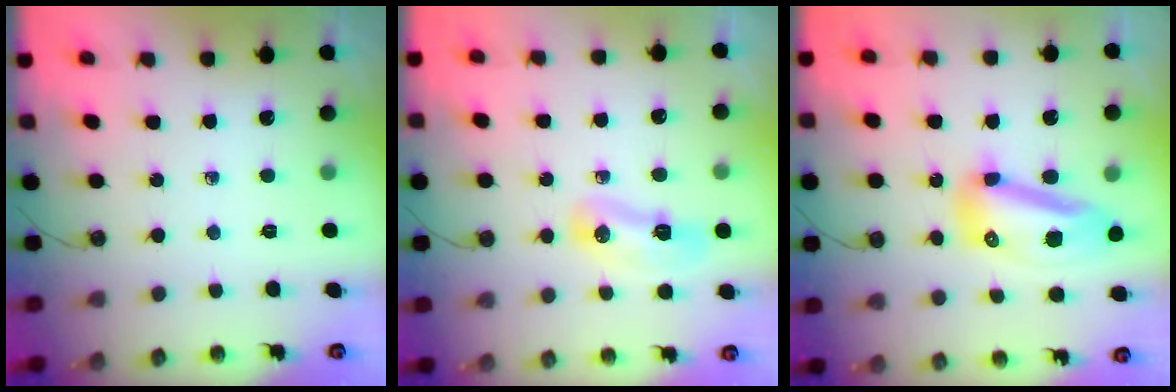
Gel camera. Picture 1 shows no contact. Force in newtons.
{"total": 14.6, "press": 9.6, "slide": 10.9}
{"total": 12.7, "press": 12.6, "slide": 1.4}